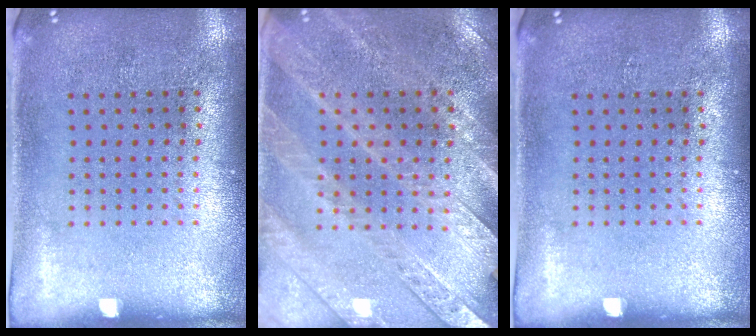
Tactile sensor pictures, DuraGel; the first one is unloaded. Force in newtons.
{"total": 2.9, "press": 2.7, "slide": 1.1}
{"total": 0.0}